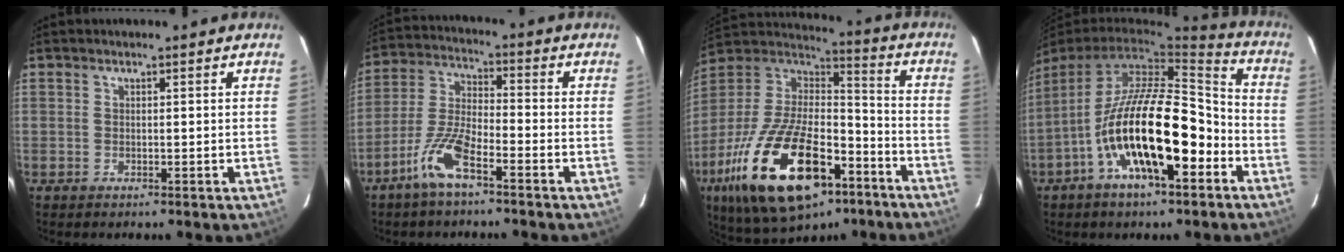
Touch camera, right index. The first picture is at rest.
{"total": 9.2, "force": [-5.9, 2.2, 6.7], "torque": [-0.149, 0.002, -0.118]}
{"total": 29.9, "force": [-15.3, 13.7, 21.7], "torque": [-0.423, -0.025, -0.247]}
{"total": 19.5, "force": [-7.6, 6.5, 16.7], "torque": [-0.281, -0.008, -0.130]}